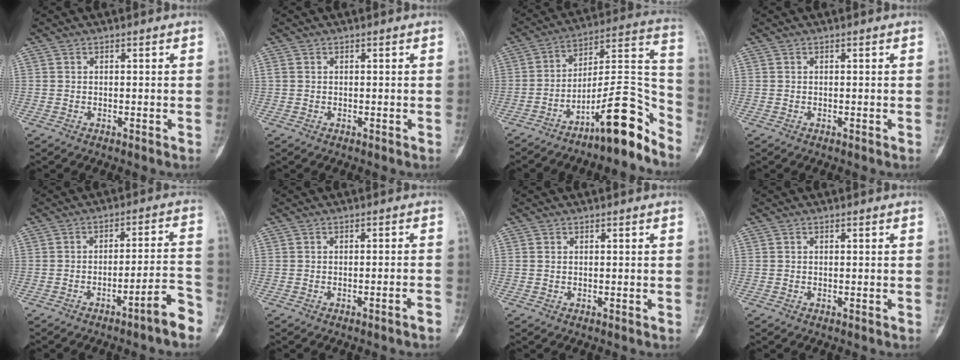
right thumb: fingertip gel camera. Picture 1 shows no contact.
{"total": 0.7, "force": [0.2, 0.6, 0.4], "torque": [-0.009, 0.006, 0.004]}
{"total": 15.6, "force": [-11.2, 3.3, 10.4], "torque": [-0.128, 0.127, -0.181]}
{"total": 0.0}
{"total": 7.7, "force": [-5.1, 0.5, 5.7], "torque": [-0.082, 0.049, -0.074]}
{"total": 2.2, "force": [-1.6, -0.2, 1.4], "torque": [-0.031, 0.012, -0.018]}
{"total": 0.5, "force": [0.0, 0.4, 0.4], "torque": [-0.014, 0.000, 0.000]}
{"total": 0.0}